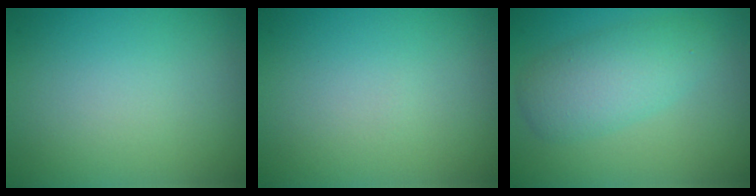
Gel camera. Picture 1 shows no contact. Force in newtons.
{"total": 0.0}
{"total": 3.8, "press": 3.8, "slide": 0.0}